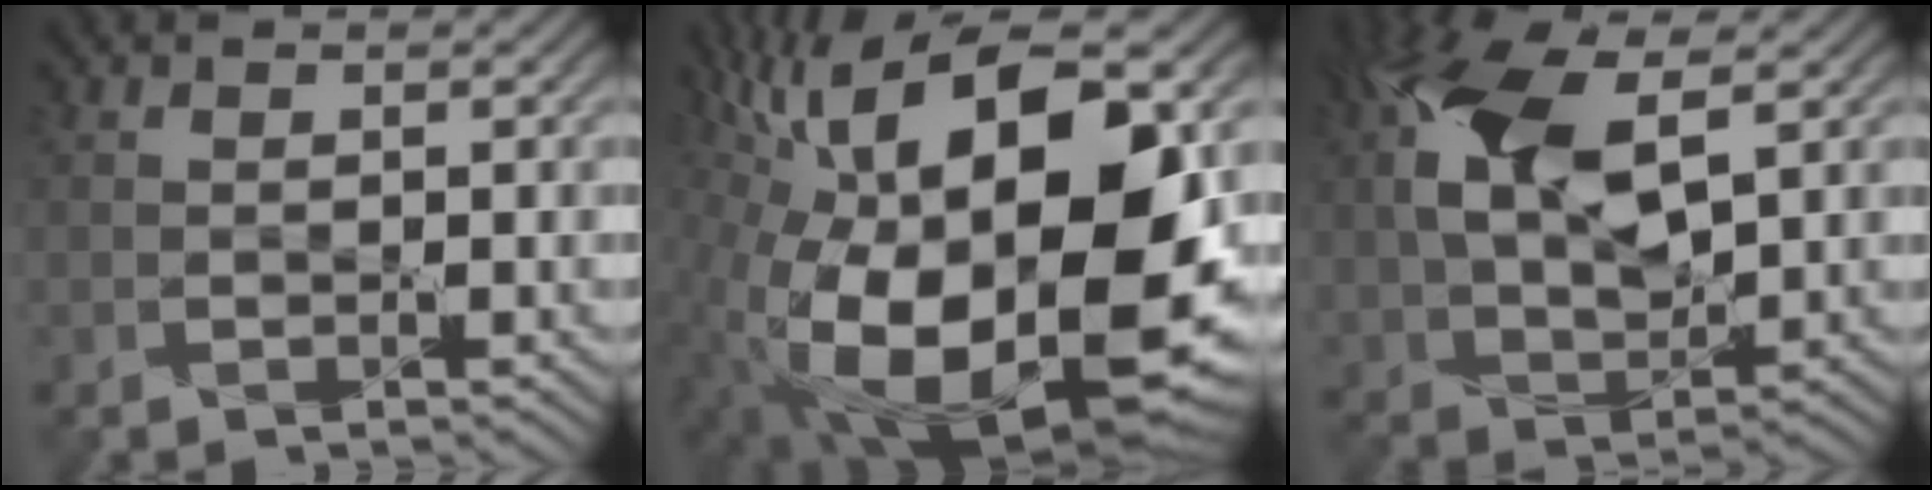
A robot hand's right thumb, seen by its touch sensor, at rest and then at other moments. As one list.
[{"total": 20.0, "force": [0.2, 9.8, 17.5], "torque": [-0.342, -0.005, 0.008]}, {"total": 11.2, "force": [3.4, 5.8, 8.9], "torque": [-0.209, 0.016, 0.064]}]